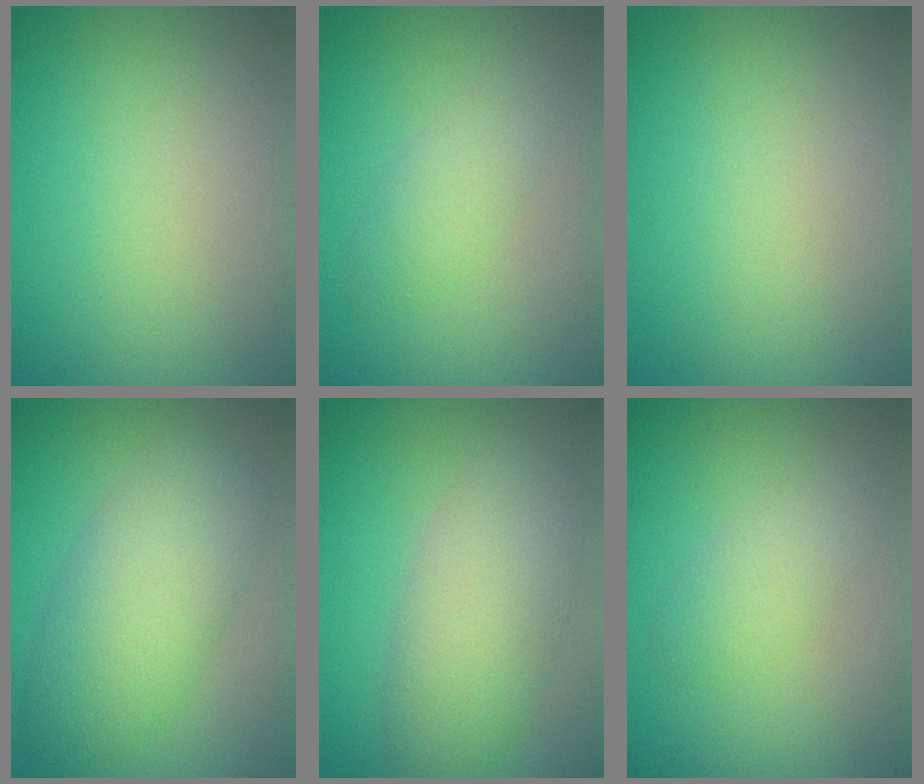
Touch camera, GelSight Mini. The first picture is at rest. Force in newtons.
{"total": 2.0, "press": 2.0, "slide": 0.1}
{"total": 0.0}
{"total": 6.4, "press": 6.4, "slide": 0.2}
{"total": 5.5, "press": 5.5, "slide": 0.2}
{"total": 2.1, "press": 2.1, "slide": 0.0}